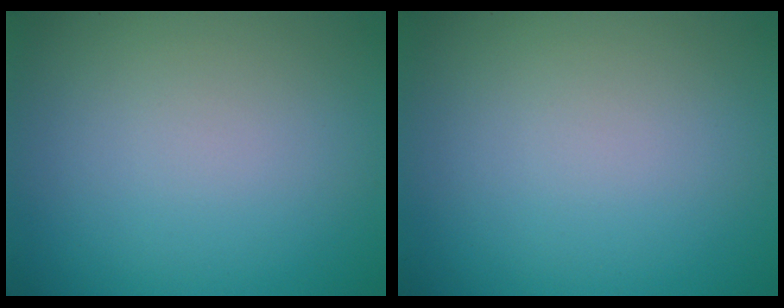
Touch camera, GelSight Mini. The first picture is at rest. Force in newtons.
{"total": 0.0}